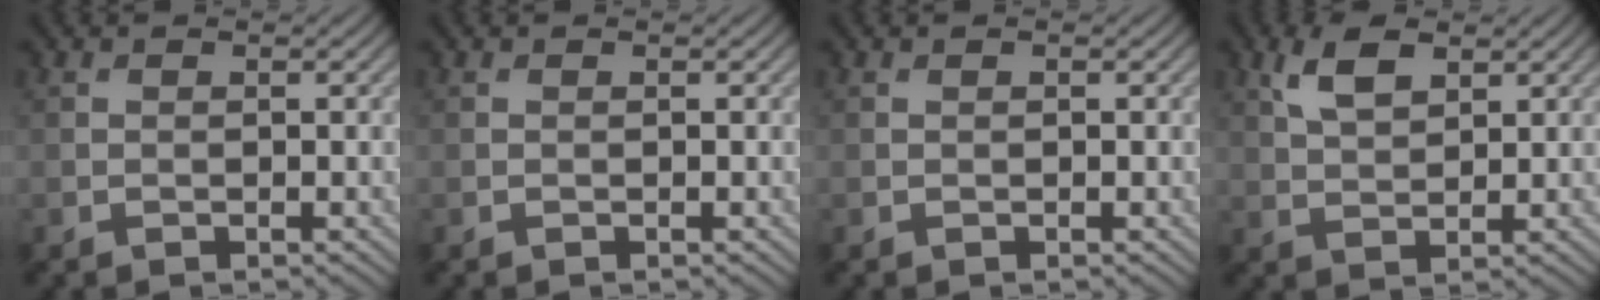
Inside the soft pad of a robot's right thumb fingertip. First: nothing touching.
{"total": 0.0}
{"total": 0.0}
{"total": 4.8, "force": [2.6, 2.3, 3.3], "torque": [-0.078, 0.004, 0.052]}